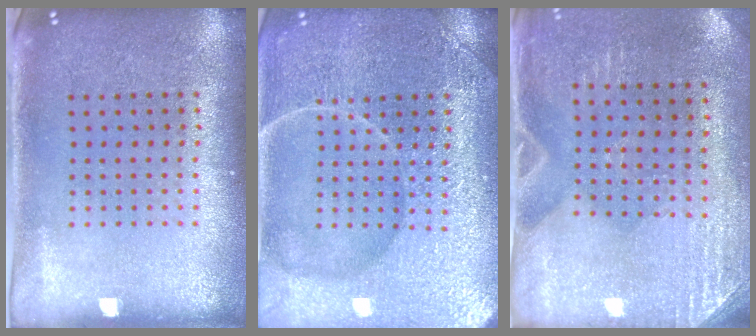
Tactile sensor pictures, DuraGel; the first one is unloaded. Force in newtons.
{"total": 7.4, "press": 7.3, "slide": 1.0}
{"total": 2.8, "press": 2.6, "slide": 1.2}